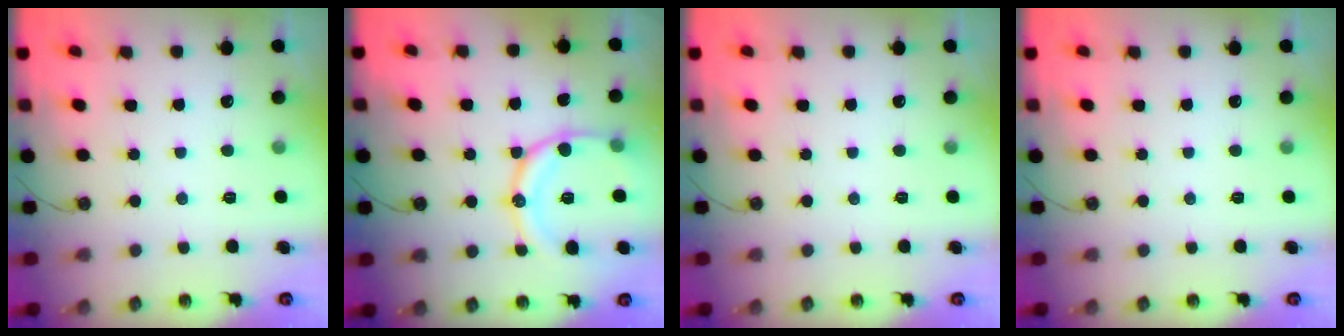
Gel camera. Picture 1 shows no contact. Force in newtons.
{"total": 15.4, "press": 15.4, "slide": 0.7}
{"total": 0.0}
{"total": 0.0}